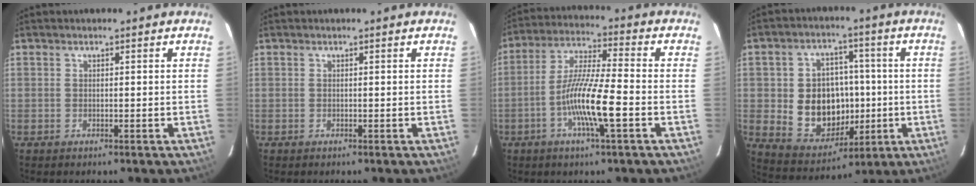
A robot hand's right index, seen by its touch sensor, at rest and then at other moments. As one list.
[{"total": 0.0}, {"total": 11.4, "force": [-4.1, 0.7, 10.6], "torque": [-0.210, -0.002, -0.081]}, {"total": 14.4, "force": [-1.1, 11.9, 8.1], "torque": [-0.177, 0.014, 0.008]}]